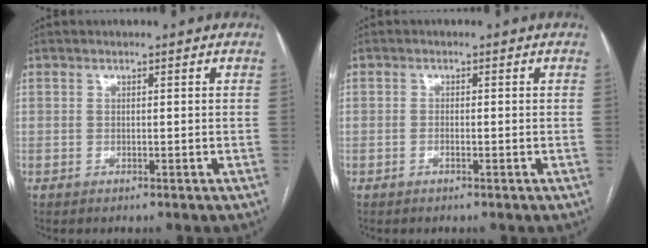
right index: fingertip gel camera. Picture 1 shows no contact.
{"total": 0.9, "force": [-0.4, 0.3, 0.8], "torque": [-0.017, 0.000, -0.007]}